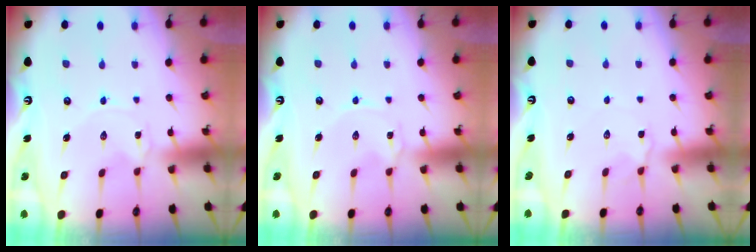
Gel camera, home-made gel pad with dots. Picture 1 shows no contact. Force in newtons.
{"total": 0.0}
{"total": 2.8, "press": 2.7, "slide": 0.5}